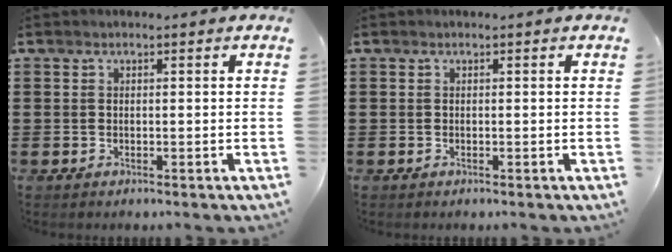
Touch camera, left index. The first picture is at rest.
{"total": 0.0}